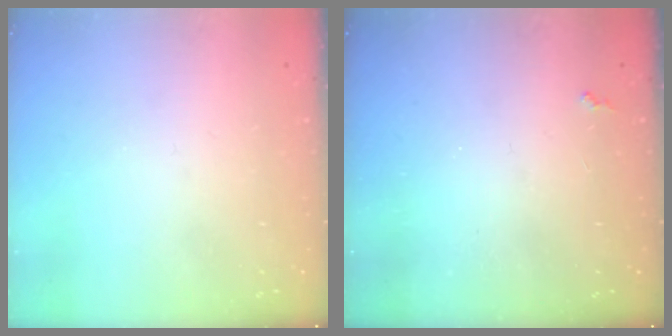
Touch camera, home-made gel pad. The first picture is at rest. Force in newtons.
{"total": 2.3, "press": 2.2, "slide": 0.4}